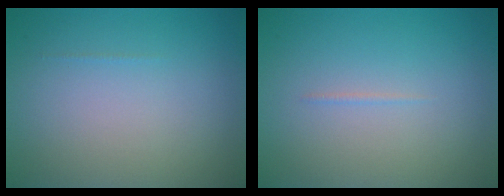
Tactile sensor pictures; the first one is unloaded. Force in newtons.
{"total": 0.7, "press": 0.7, "slide": 0.2}